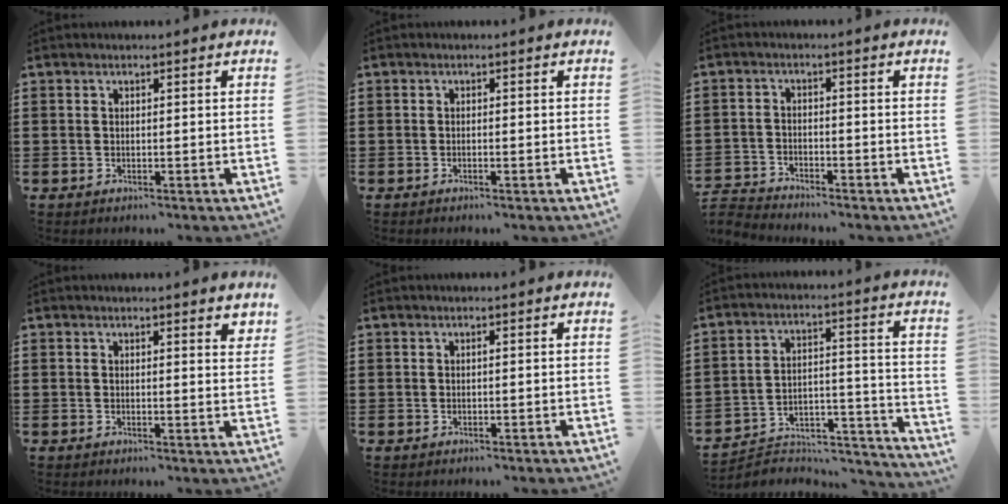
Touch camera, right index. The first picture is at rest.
{"total": 0.5, "force": [-0.4, 0.0, 0.3], "torque": [-0.006, -0.001, -0.009]}
{"total": 2.8, "force": [-2.7, 0.3, -0.3], "torque": [-0.003, 0.000, -0.060]}
{"total": 1.1, "force": [1.0, 0.0, 0.4], "torque": [-0.003, -0.002, 0.018]}
{"total": 0.0}
{"total": 4.1, "force": [-3.8, 1.5, 0.7], "torque": [-0.017, 0.002, -0.080]}